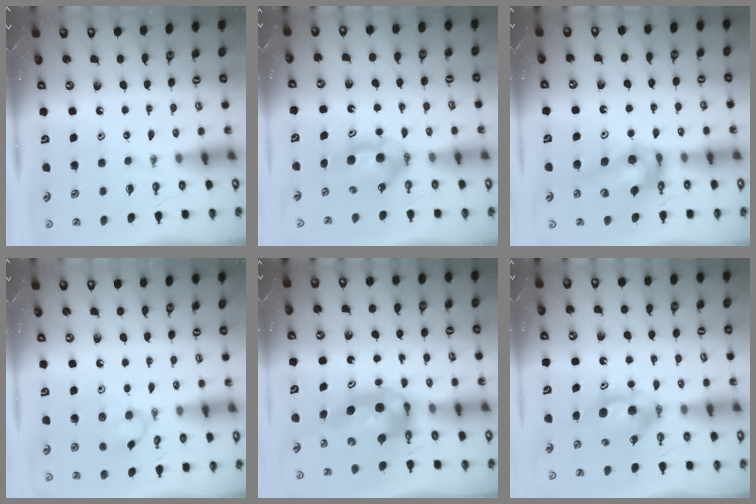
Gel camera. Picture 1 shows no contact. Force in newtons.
{"total": 9.0, "press": 4.8, "slide": 7.6}
{"total": 12.4, "press": 12.0, "slide": 3.1}
{"total": 8.1, "press": 7.7, "slide": 2.7}
{"total": 7.4, "press": 7.3, "slide": 0.9}
{"total": 7.5, "press": 5.0, "slide": 5.6}